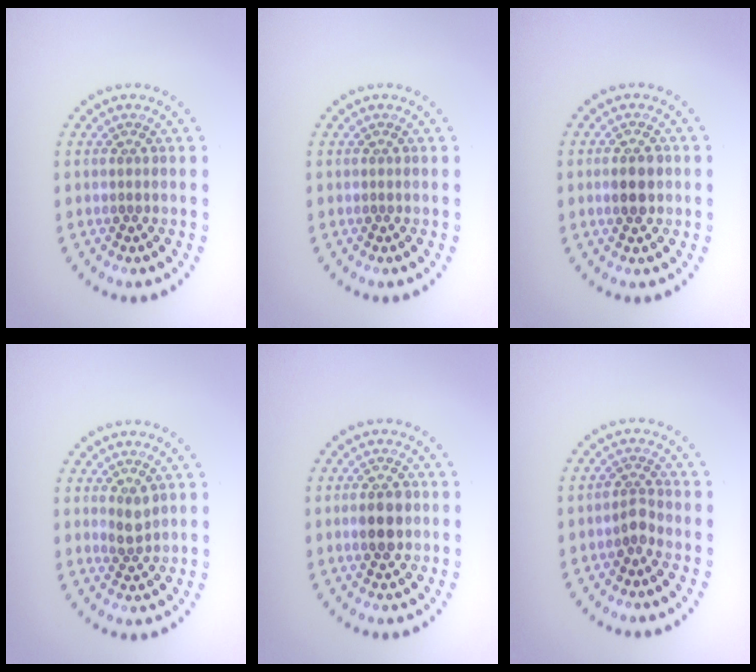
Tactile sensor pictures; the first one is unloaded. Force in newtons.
{"total": 0.0}
{"total": 2.6, "press": 2.6, "slide": 0.1}
{"total": 1.6, "press": 1.4, "slide": 0.8}
{"total": 2.9, "press": 2.9, "slide": 0.2}
{"total": 1.7, "press": 1.2, "slide": 1.1}